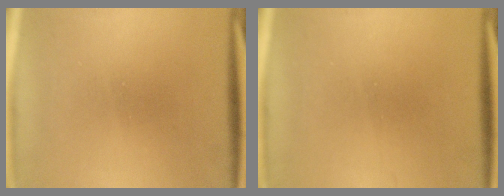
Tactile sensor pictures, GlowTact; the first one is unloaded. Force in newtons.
{"total": 1.1}